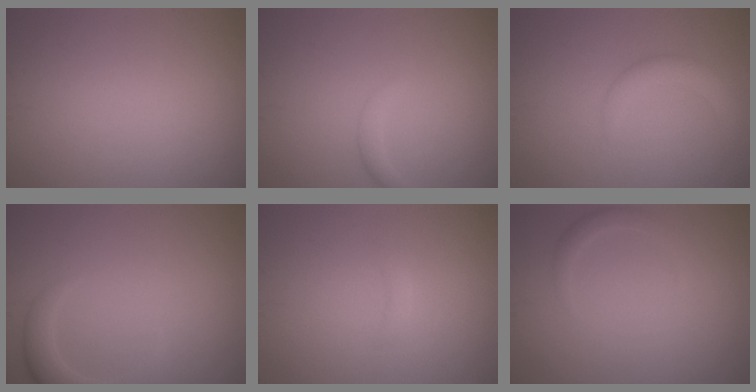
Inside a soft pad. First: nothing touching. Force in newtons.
{"total": 1.0, "press": 1.0, "slide": 0.1}
{"total": 2.4, "press": 2.4, "slide": 0.3}
{"total": 2.9, "press": 2.8, "slide": 0.3}
{"total": 0.7, "press": 0.7, "slide": 0.1}
{"total": 1.3, "press": 1.3, "slide": 0.1}